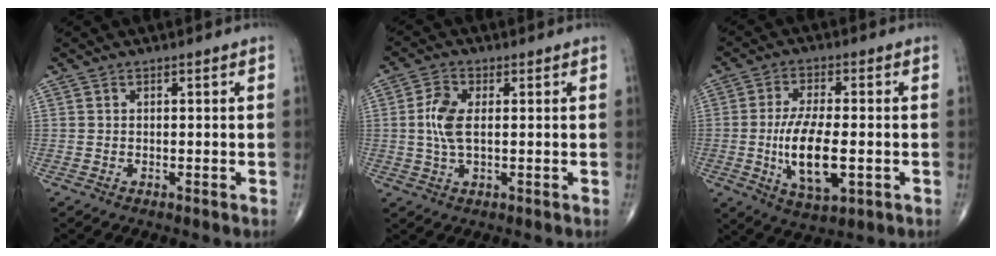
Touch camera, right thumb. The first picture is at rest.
{"total": 5.9, "force": [0.4, 2.9, 5.1], "torque": [-0.118, 0.004, 0.006]}
{"total": 12.0, "force": [-2.1, 5.0, 10.7], "torque": [-0.197, -0.005, -0.030]}